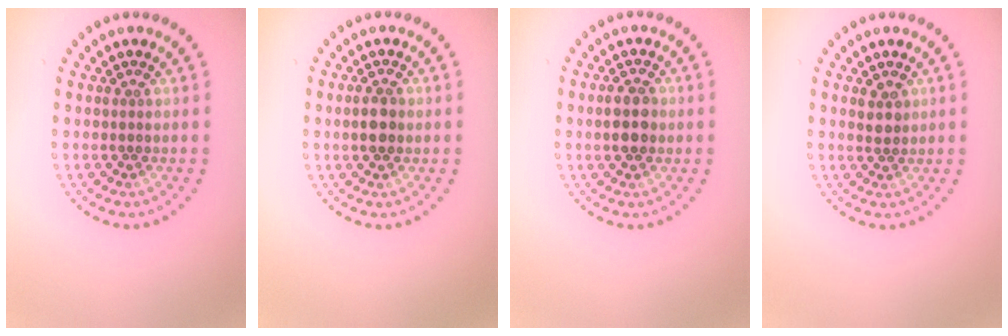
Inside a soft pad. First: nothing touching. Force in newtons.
{"total": 2.0, "press": 2.0, "slide": 0.1}
{"total": 2.8, "press": 2.8, "slide": 0.1}
{"total": 1.7, "press": 1.4, "slide": 0.8}